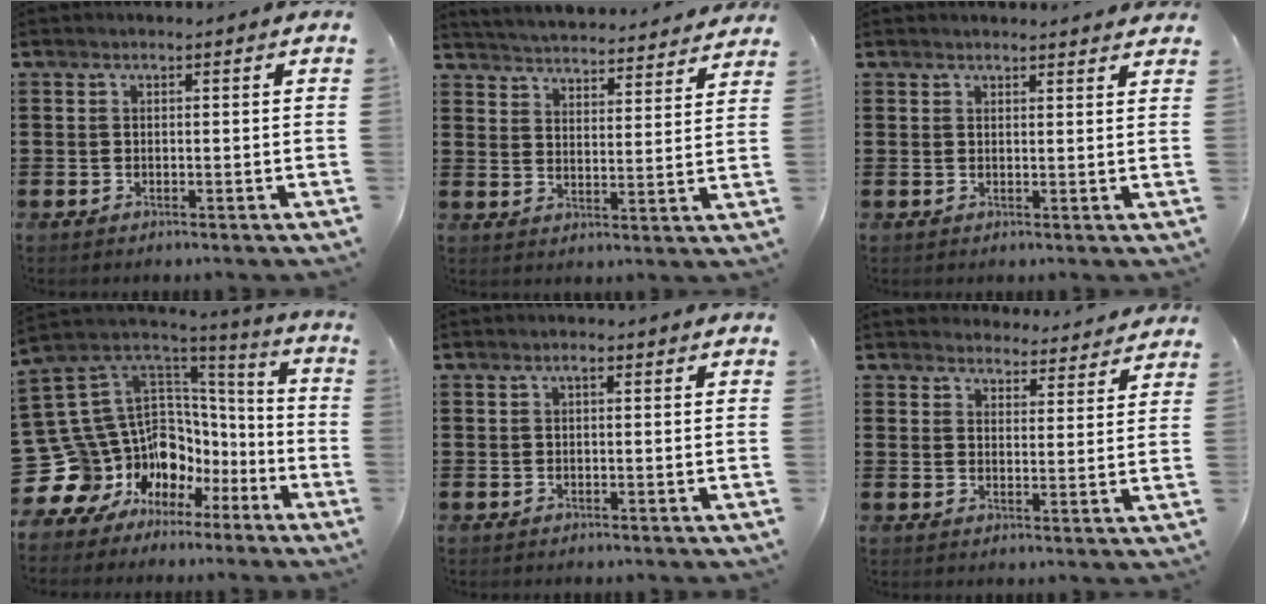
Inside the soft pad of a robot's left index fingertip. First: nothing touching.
{"total": 4.2, "force": [4.2, -0.5, -0.2], "torque": [-0.019, -0.036, 0.069]}
{"total": 1.4, "force": [1.4, 0.1, 0.2], "torque": [-0.007, 0.001, 0.027]}
{"total": 12.3, "force": [-4.4, 11.1, 2.9], "torque": [-0.110, -0.039, -0.040]}
{"total": 1.0, "force": [-0.1, 0.3, 0.9], "torque": [-0.018, 0.001, -0.001]}
{"total": 4.1, "force": [4.1, 0.4, 0.0], "torque": [-0.008, -0.023, 0.072]}